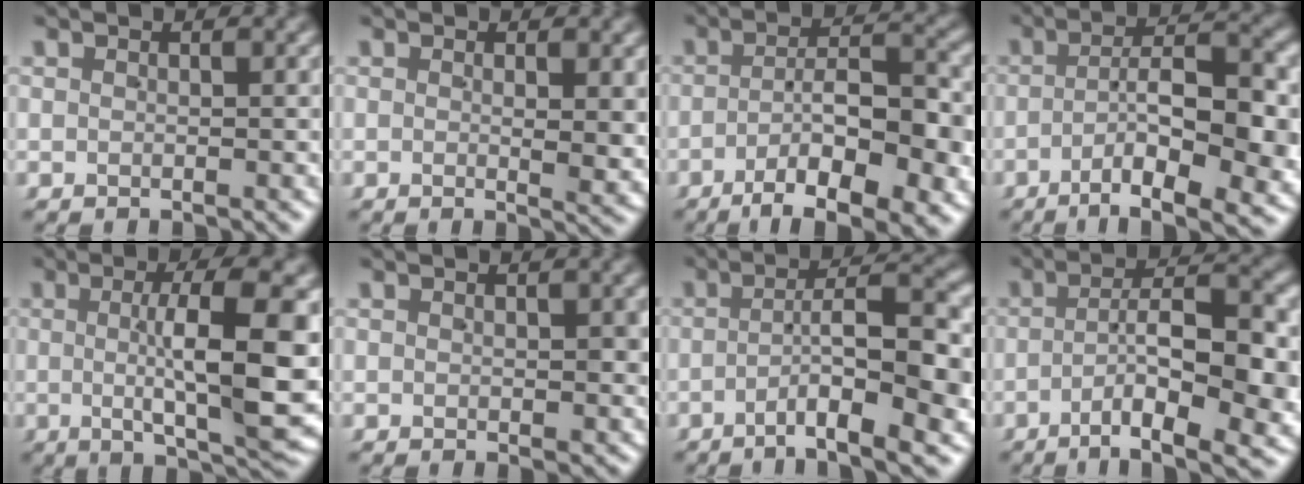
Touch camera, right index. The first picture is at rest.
{"total": 1.8, "force": [0.3, 0.0, 1.8], "torque": [-0.023, -0.007, 0.006]}
{"total": 10.9, "force": [-6.6, 4.0, 7.7], "torque": [-0.107, -0.019, -0.090]}
{"total": 10.0, "force": [-4.6, 3.1, 8.4], "torque": [-0.115, -0.017, -0.060]}
{"total": 11.1, "force": [0.5, 2.4, 10.8], "torque": [-0.154, 0.004, 0.014]}
{"total": 2.3, "force": [-0.2, 1.5, 1.7], "torque": [-0.018, -0.014, 0.006]}
{"total": 8.2, "force": [-3.0, 1.9, 7.4], "torque": [-0.102, -0.007, -0.040]}
{"total": 10.0, "force": [-4.1, 3.0, 8.6], "torque": [-0.120, -0.019, -0.053]}